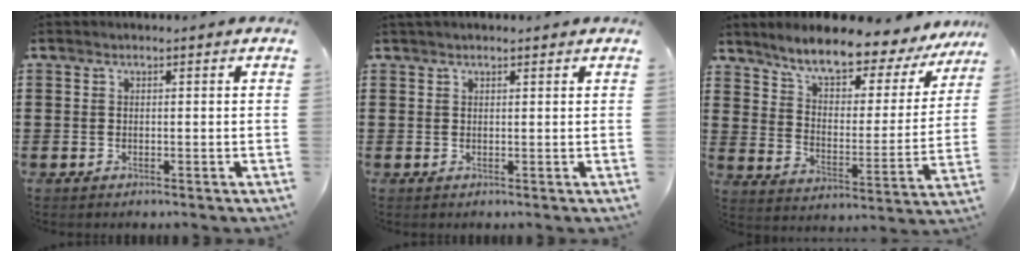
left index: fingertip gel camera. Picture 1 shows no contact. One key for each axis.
{"total": 1.0, "fx": 0.8, "fy": 0.5, "fz": 0.3, "tx": -0.008, "ty": 0.004, "tz": 0.016}
{"total": 8.1, "fx": 7.1, "fy": 1.4, "fz": 3.7, "tx": -0.088, "ty": -0.050, "tz": 0.114}